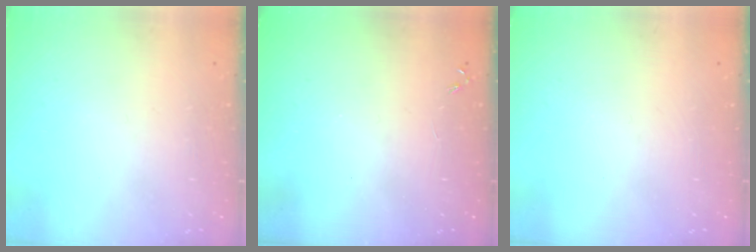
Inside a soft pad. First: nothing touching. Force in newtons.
{"total": 0.0}
{"total": 0.0}